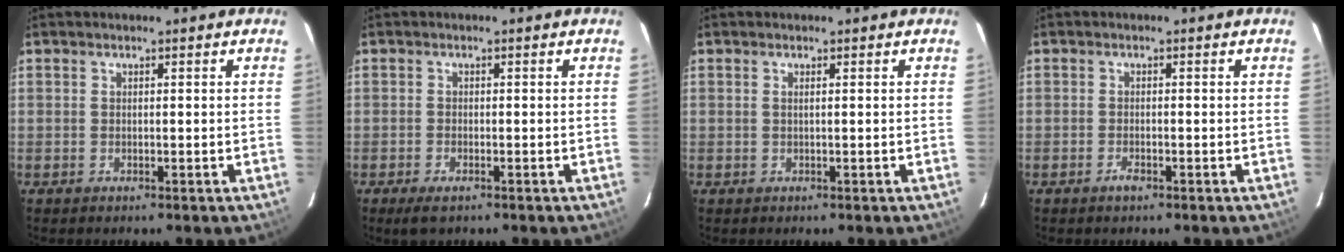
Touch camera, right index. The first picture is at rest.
{"total": 2.9, "force": [-2.0, 1.1, 1.8], "torque": [-0.042, -0.008, -0.036]}
{"total": 0.6, "force": [0.1, -0.2, 0.6], "torque": [-0.011, 0.000, 0.001]}
{"total": 1.5, "force": [-1.0, 0.6, 1.0], "torque": [-0.021, -0.001, -0.018]}